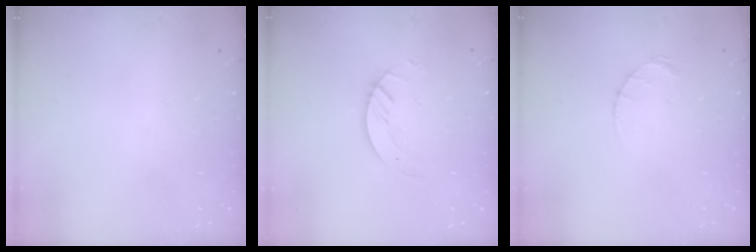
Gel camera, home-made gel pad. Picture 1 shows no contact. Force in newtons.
{"total": 3.0, "press": 3.0, "slide": 0.3}
{"total": 1.2, "press": 1.1, "slide": 0.2}